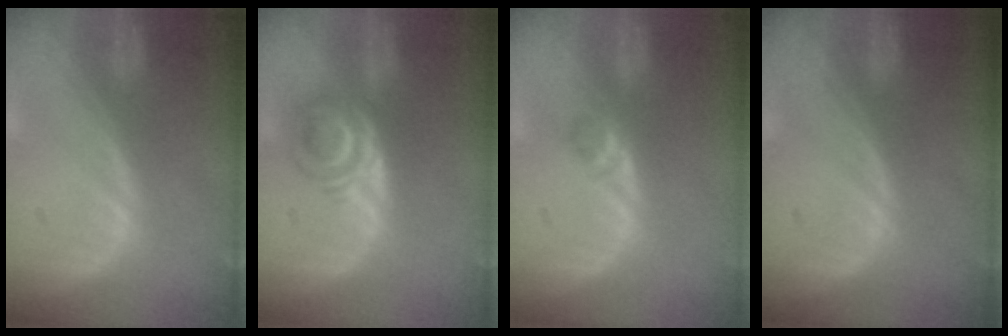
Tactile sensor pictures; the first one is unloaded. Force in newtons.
{"total": 5.9, "press": 4.9, "slide": 3.3}
{"total": 1.6, "press": 1.4, "slide": 0.8}
{"total": 0.0}